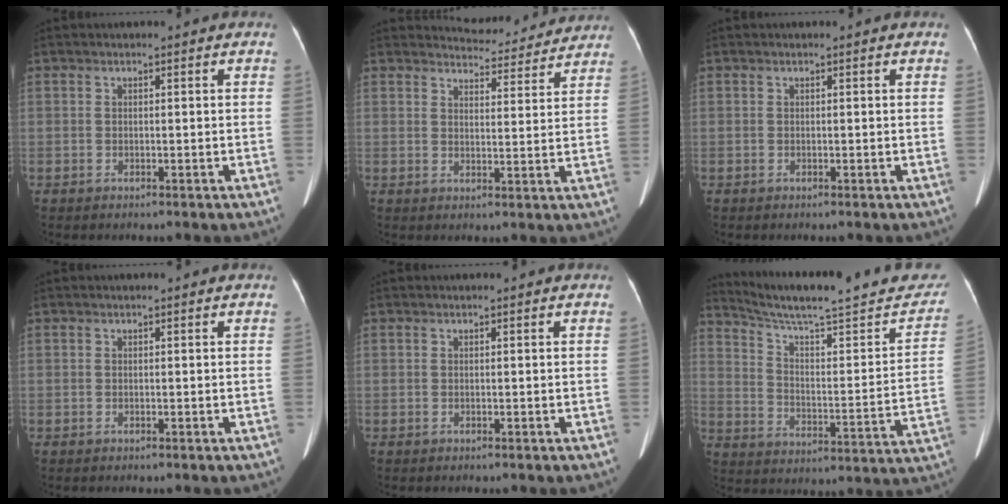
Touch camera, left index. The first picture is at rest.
{"total": 8.8, "force": [8.7, 1.6, 0.3], "torque": [0.003, 0.000, 0.100]}
{"total": 0.0}
{"total": 0.0}
{"total": 0.0}
{"total": 24.9, "force": [22.1, 3.1, 11.1], "torque": [-0.161, -0.029, 0.301]}